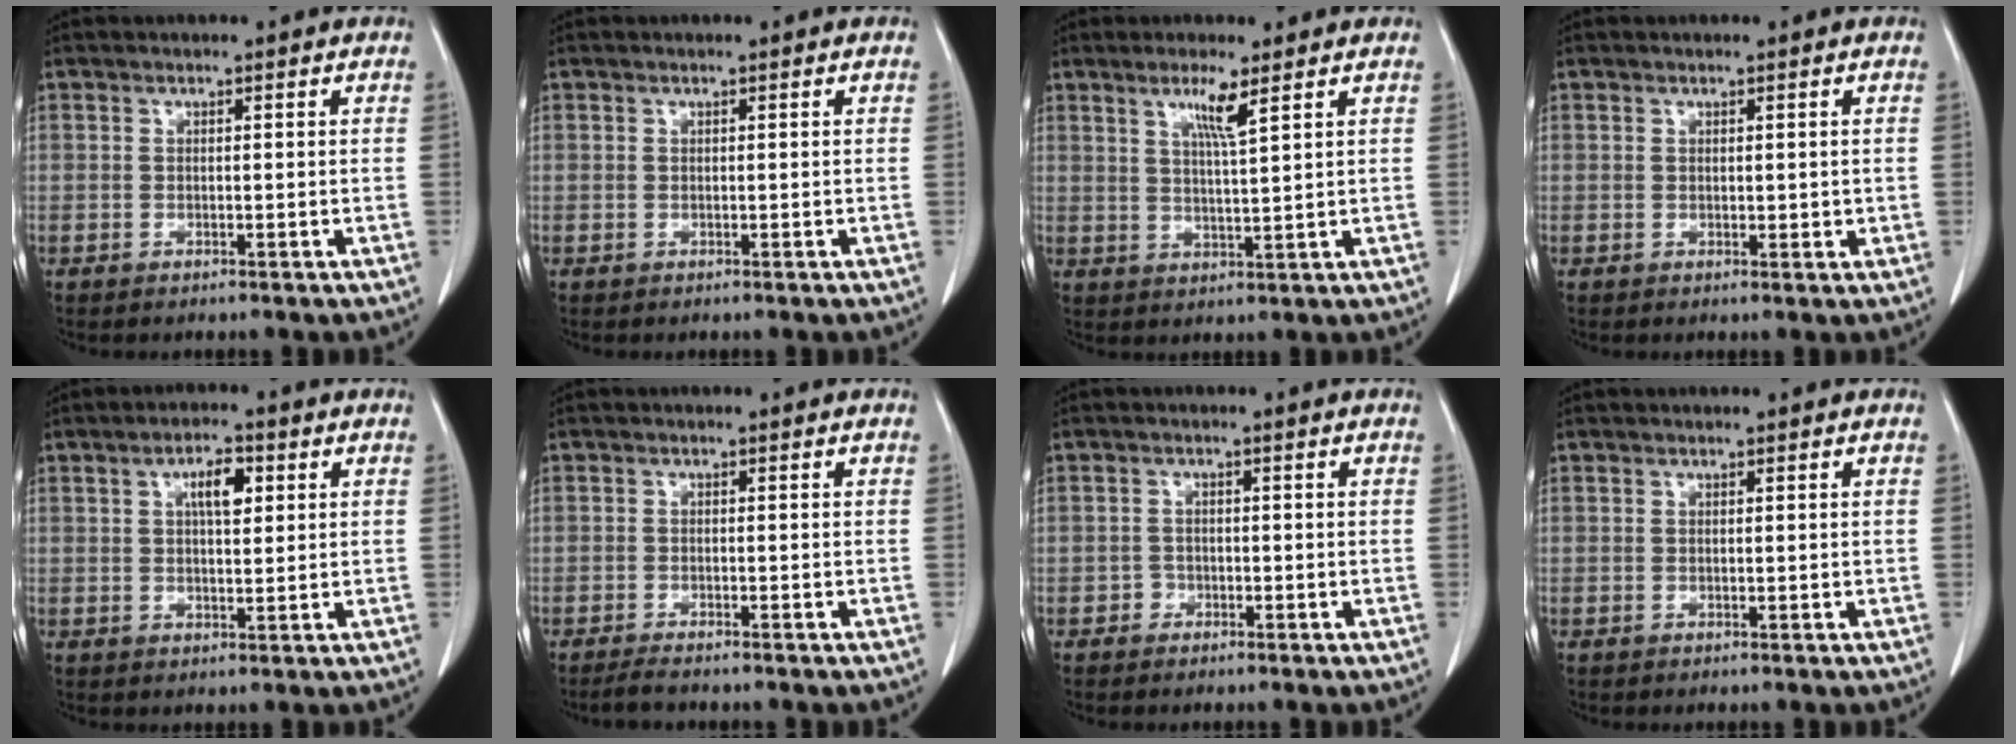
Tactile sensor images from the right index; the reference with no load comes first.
{"total": 0.0}
{"total": 4.5, "force": [2.5, -0.4, 3.7], "torque": [-0.070, -0.006, 0.048]}
{"total": 1.2, "force": [0.1, 0.6, 1.0], "torque": [-0.013, -0.004, 0.004]}
{"total": 4.7, "force": [1.6, 1.7, 4.1], "torque": [-0.069, 0.006, 0.025]}
{"total": 2.9, "force": [-2.6, 0.3, 1.3], "torque": [-0.026, -0.006, -0.039]}
{"total": 1.4, "force": [-0.7, 1.2, -0.1], "torque": [0.006, 0.007, -0.016]}
{"total": 0.0}